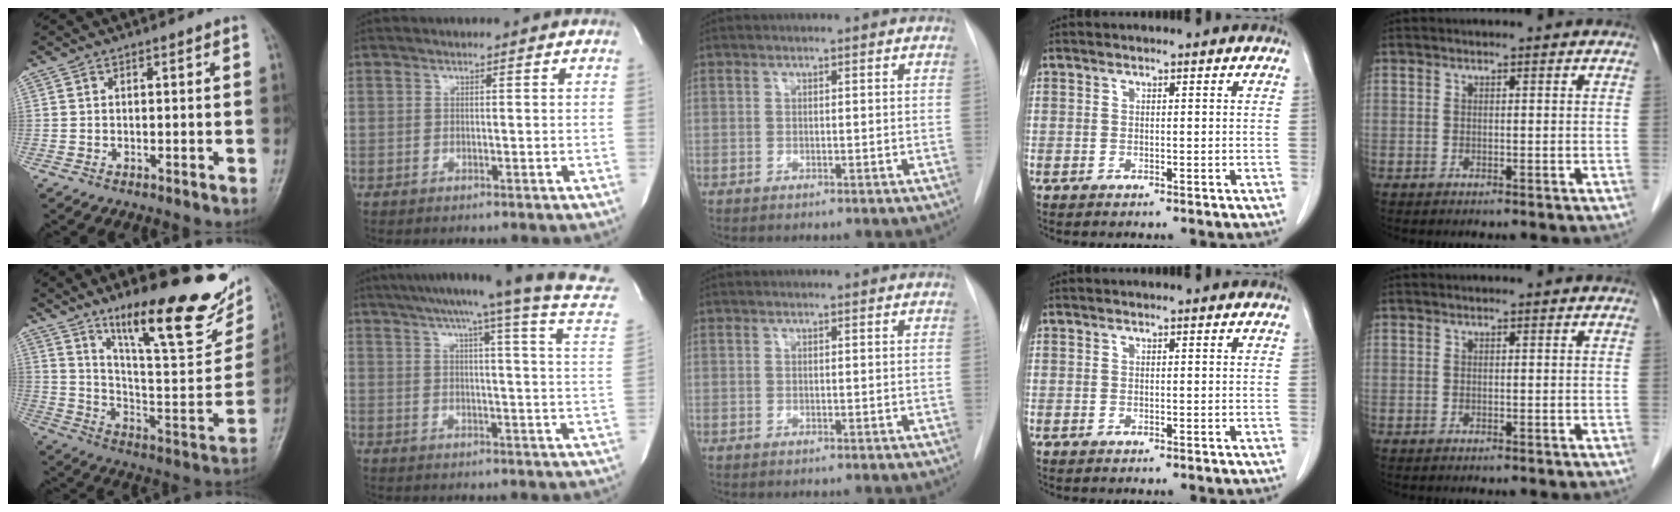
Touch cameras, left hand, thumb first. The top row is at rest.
{"thumb": {"total": 27.5, "force": [17.2, 7.5, 20.2], "torque": [-0.257, -0.072, 0.274]}, "index": {"total": 22.0, "force": [18.5, -1.7, 11.8], "torque": [-0.176, -0.049, 0.220]}}